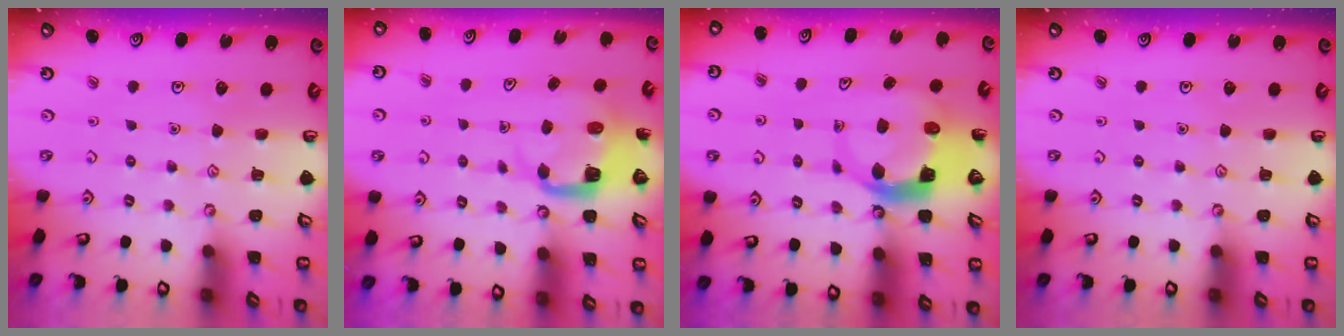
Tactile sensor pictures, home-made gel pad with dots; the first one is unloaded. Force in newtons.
{"total": 4.9, "press": 4.9, "slide": 0.4}
{"total": 6.6, "press": 6.5, "slide": 1.2}
{"total": 0.0}